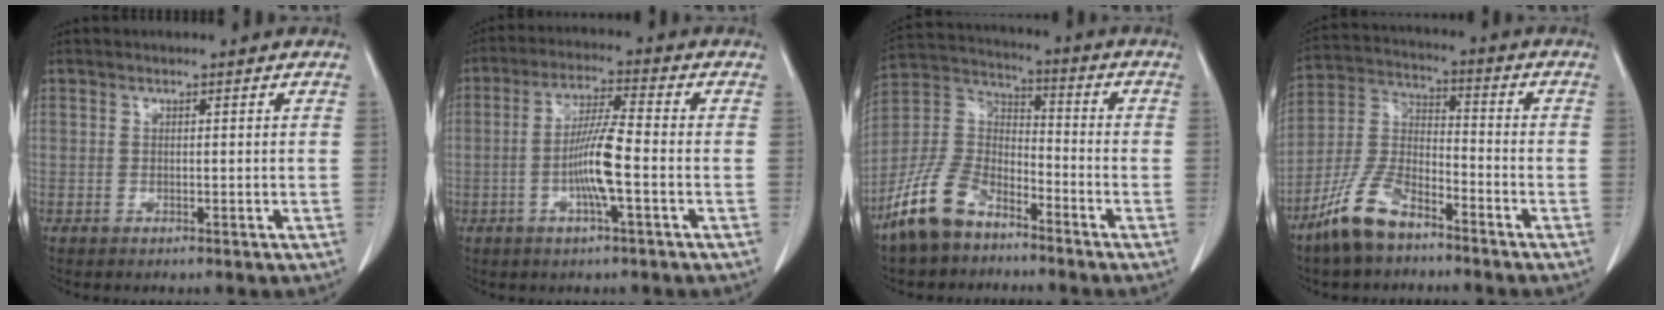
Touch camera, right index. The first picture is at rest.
{"total": 7.7, "force": [-1.8, 0.2, 7.5], "torque": [-0.148, 0.001, -0.038]}
{"total": 12.0, "force": [-8.5, 5.8, 6.1], "torque": [-0.146, 0.008, -0.174]}
{"total": 10.8, "force": [-7.7, 3.9, 6.5], "torque": [-0.150, -0.006, -0.156]}